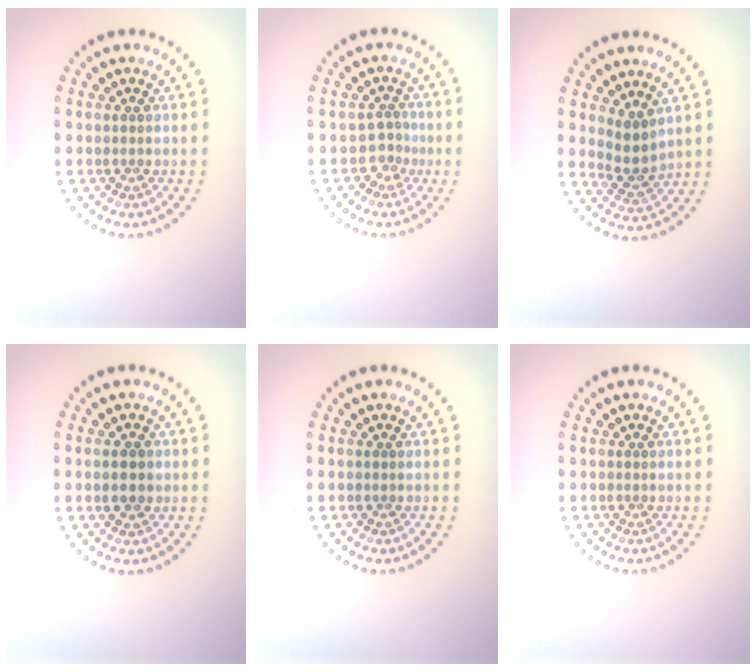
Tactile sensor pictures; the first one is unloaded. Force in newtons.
{"total": 1.8, "press": 1.2, "slide": 1.3}
{"total": 2.7, "press": 2.1, "slide": 1.6}
{"total": 2.1, "press": 2.1, "slide": 0.1}
{"total": 0.0}
{"total": 0.0}